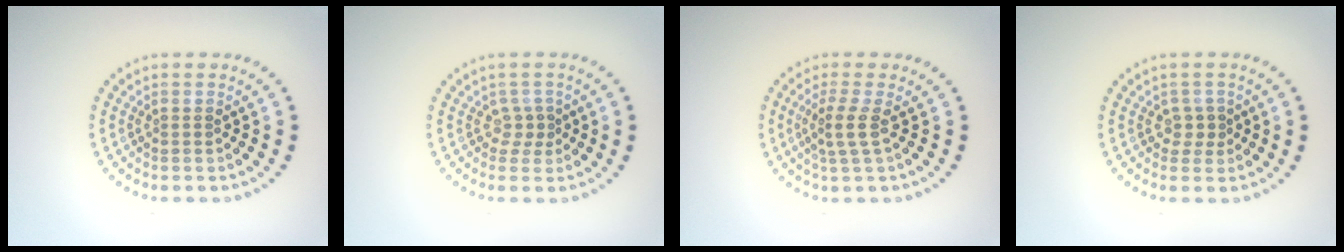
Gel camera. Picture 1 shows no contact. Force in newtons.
{"total": 1.3, "press": 0.9, "slide": 0.9}
{"total": 2.2, "press": 1.7, "slide": 1.5}
{"total": 1.7, "press": 1.3, "slide": 1.0}